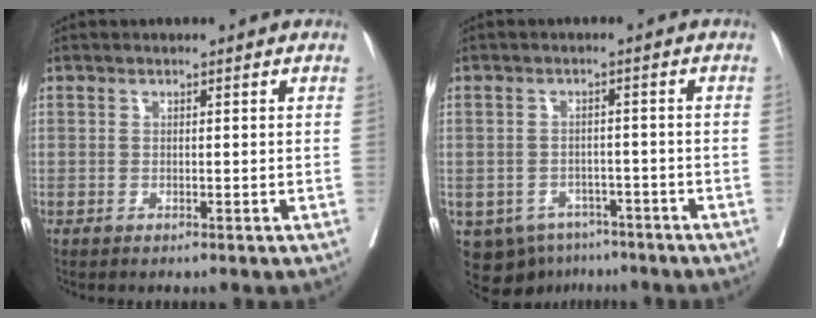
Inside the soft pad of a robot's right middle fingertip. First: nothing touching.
{"total": 8.8, "force": [-5.7, 6.2, 2.7], "torque": [-0.048, 0.004, -0.074]}